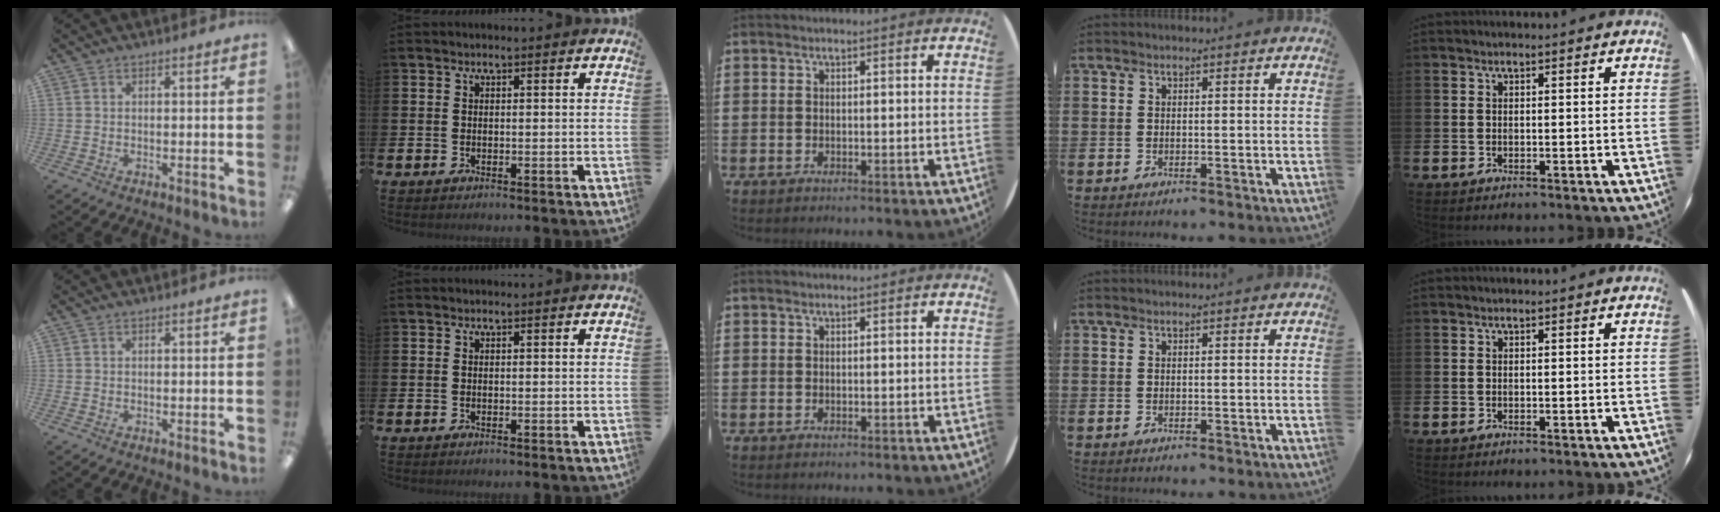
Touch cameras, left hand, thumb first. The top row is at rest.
{}